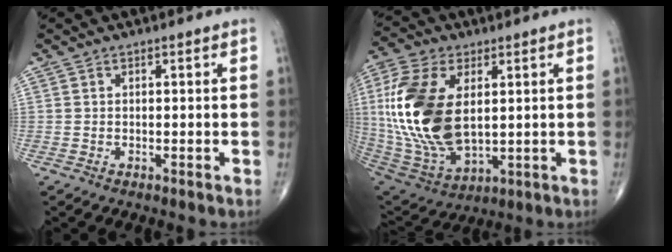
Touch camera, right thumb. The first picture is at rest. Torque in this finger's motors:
{"motor_torque": [-0.91, 2.68, 2.44, 0.33, 0.81]}